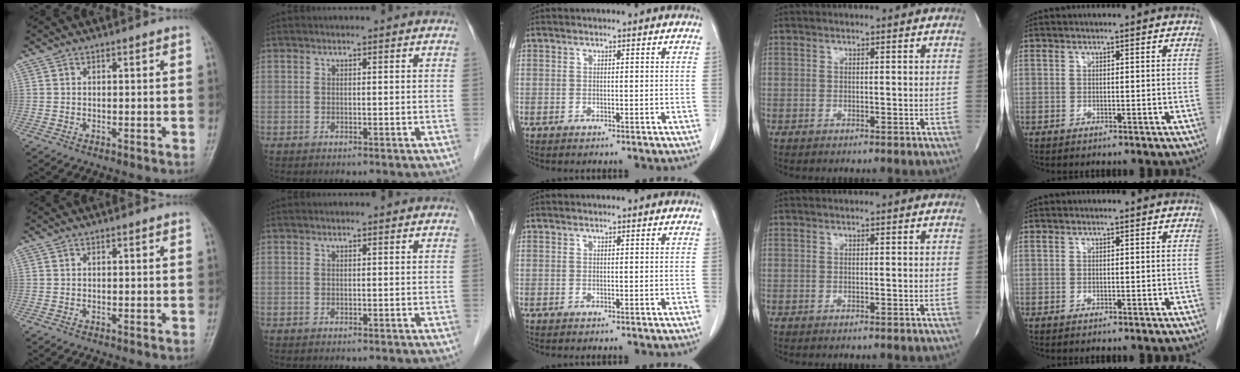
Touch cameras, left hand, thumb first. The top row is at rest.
{}